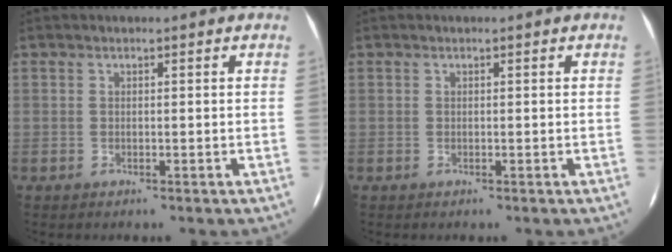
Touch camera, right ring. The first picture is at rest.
{"total": 0.0}